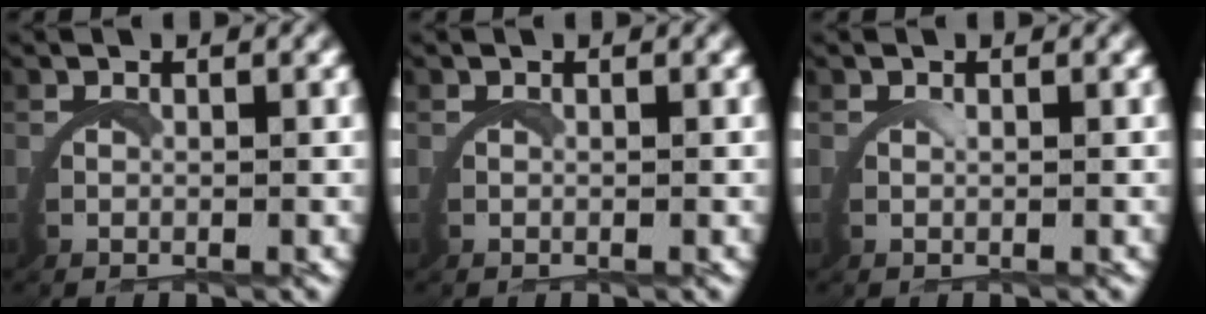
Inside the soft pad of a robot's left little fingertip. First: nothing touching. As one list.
[{"total": 0.0}, {"total": 0.6, "force": [0.6, -0.2, 0.1], "torque": [-0.006, 0.000, 0.012]}]